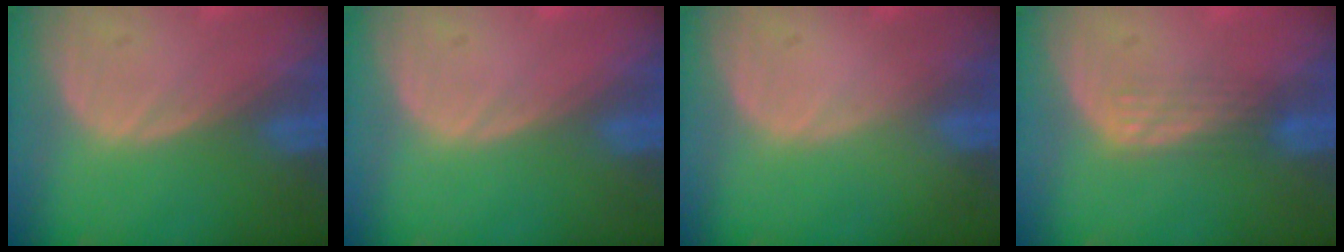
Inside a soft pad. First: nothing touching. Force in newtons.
{"total": 0.0}
{"total": 0.0}
{"total": 2.9, "press": 2.6, "slide": 1.4}